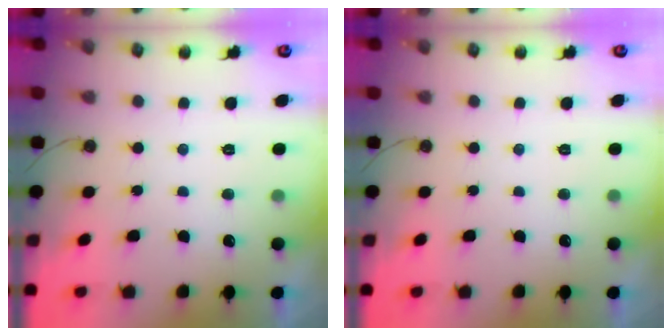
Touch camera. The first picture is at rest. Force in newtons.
{"total": 0.0}